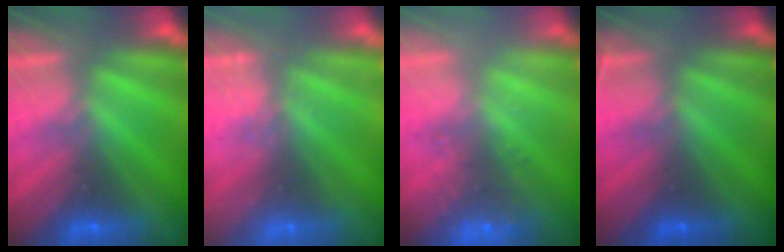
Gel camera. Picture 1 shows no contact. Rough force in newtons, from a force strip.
{"total": 2.7}
{"total": 6.8}
{"total": 2.4}